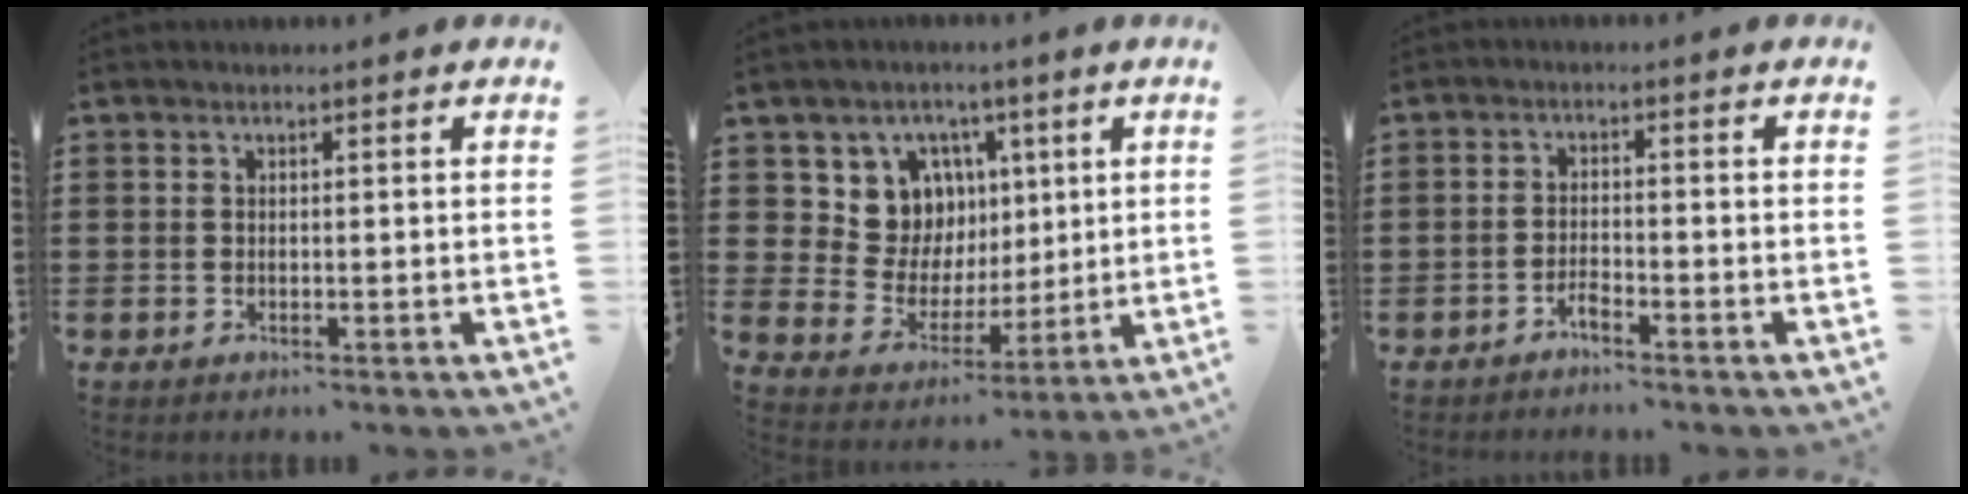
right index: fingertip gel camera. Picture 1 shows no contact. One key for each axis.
{"total": 9.1, "fx": 3.3, "fy": 8.3, "fz": 1.9, "tx": -0.073, "ty": -0.025, "tz": 0.066}
{"total": 1.9, "fx": -1.7, "fy": 0.2, "fz": 0.9, "tx": -0.020, "ty": 0.001, "tz": -0.031}